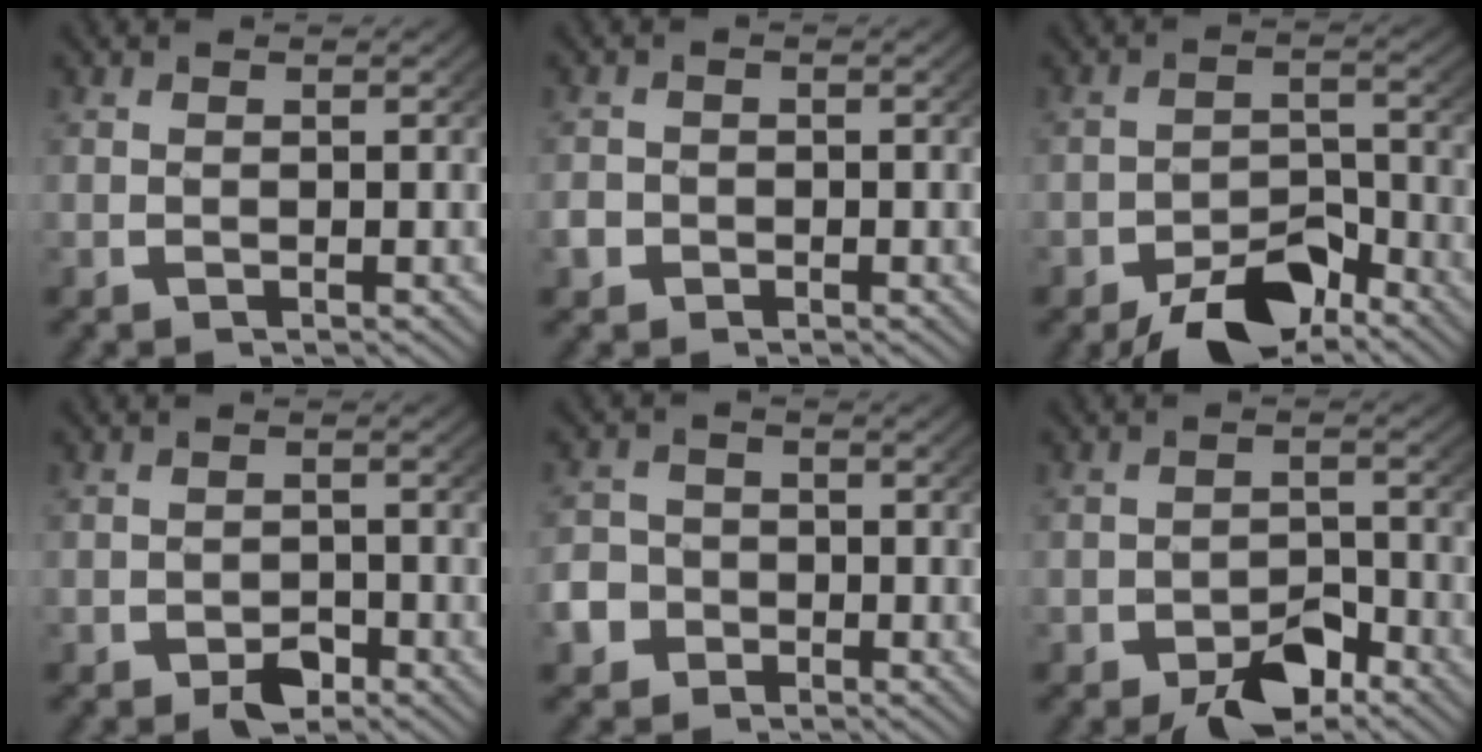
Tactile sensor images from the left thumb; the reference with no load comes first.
{"total": 1.7, "force": [-0.8, 1.5, 0.4], "torque": [-0.012, -0.004, -0.017]}
{"total": 5.8, "force": [-3.9, 2.8, 3.2], "torque": [-0.046, -0.021, -0.062]}
{"total": 2.4, "force": [-1.4, 1.5, 1.2], "torque": [-0.014, -0.015, -0.021]}
{"total": 4.9, "force": [-2.3, 4.2, 0.9], "torque": [-0.030, -0.013, -0.043]}
{"total": 4.4, "force": [-2.7, 2.4, 2.5], "torque": [-0.039, -0.023, -0.038]}